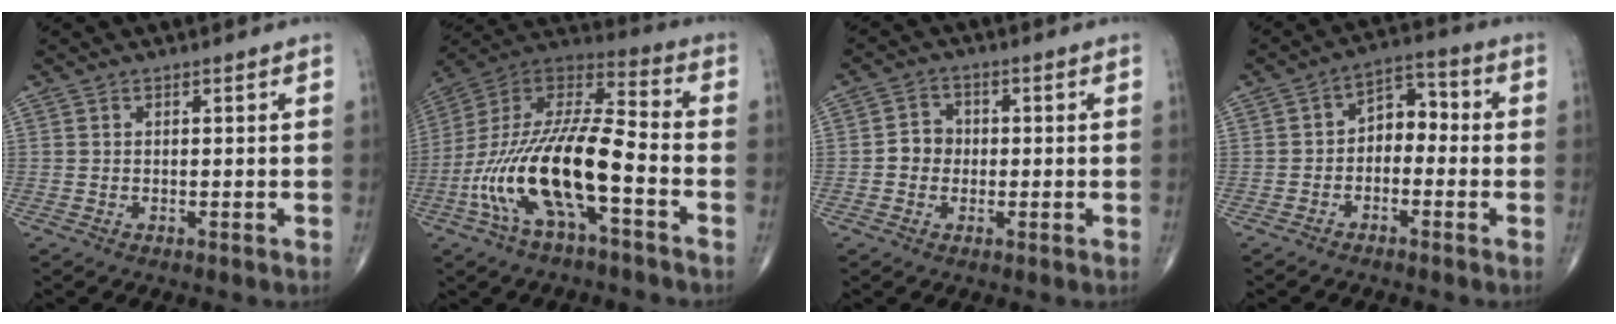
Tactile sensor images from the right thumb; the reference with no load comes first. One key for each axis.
{"total": 20.8, "fx": -7.1, "fy": 7.0, "fz": 18.3, "tx": -0.371, "ty": 0.055, "tz": -0.126}
{"total": 4.0, "fx": -0.5, "fy": 3.6, "fz": 1.7, "tx": -0.011, "ty": 0.013, "tz": -0.017}
{"total": 6.4, "fx": -1.2, "fy": 4.5, "fz": 4.4, "tx": -0.042, "ty": 0.038, "tz": -0.037}